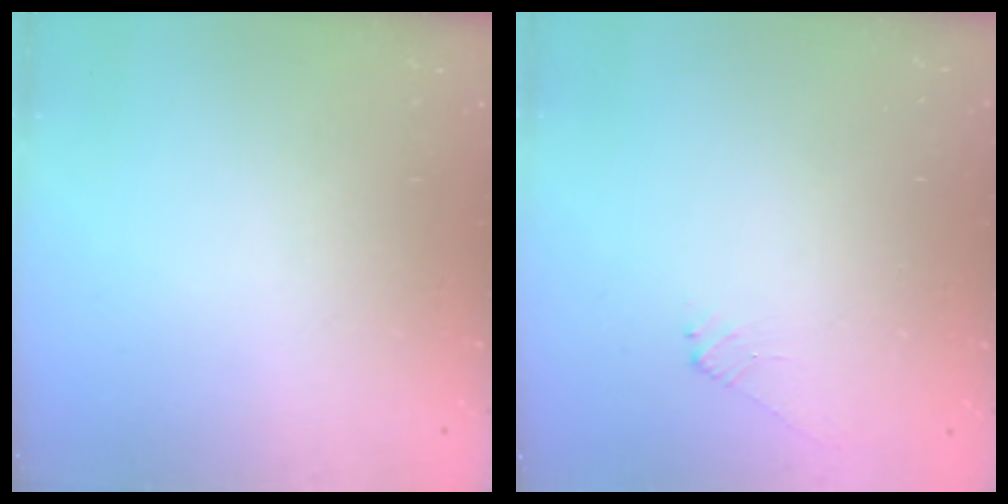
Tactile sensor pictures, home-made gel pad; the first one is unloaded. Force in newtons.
{"total": 2.2, "press": 2.2, "slide": 0.6}